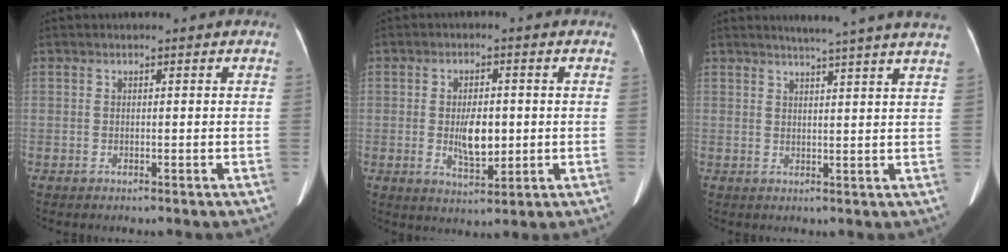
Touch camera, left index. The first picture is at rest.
{"total": 5.4, "force": [-0.9, 2.4, 4.8], "torque": [-0.085, -0.024, -0.011]}
{"total": 10.9, "force": [9.5, -1.5, 5.2], "torque": [-0.072, -0.031, 0.097]}